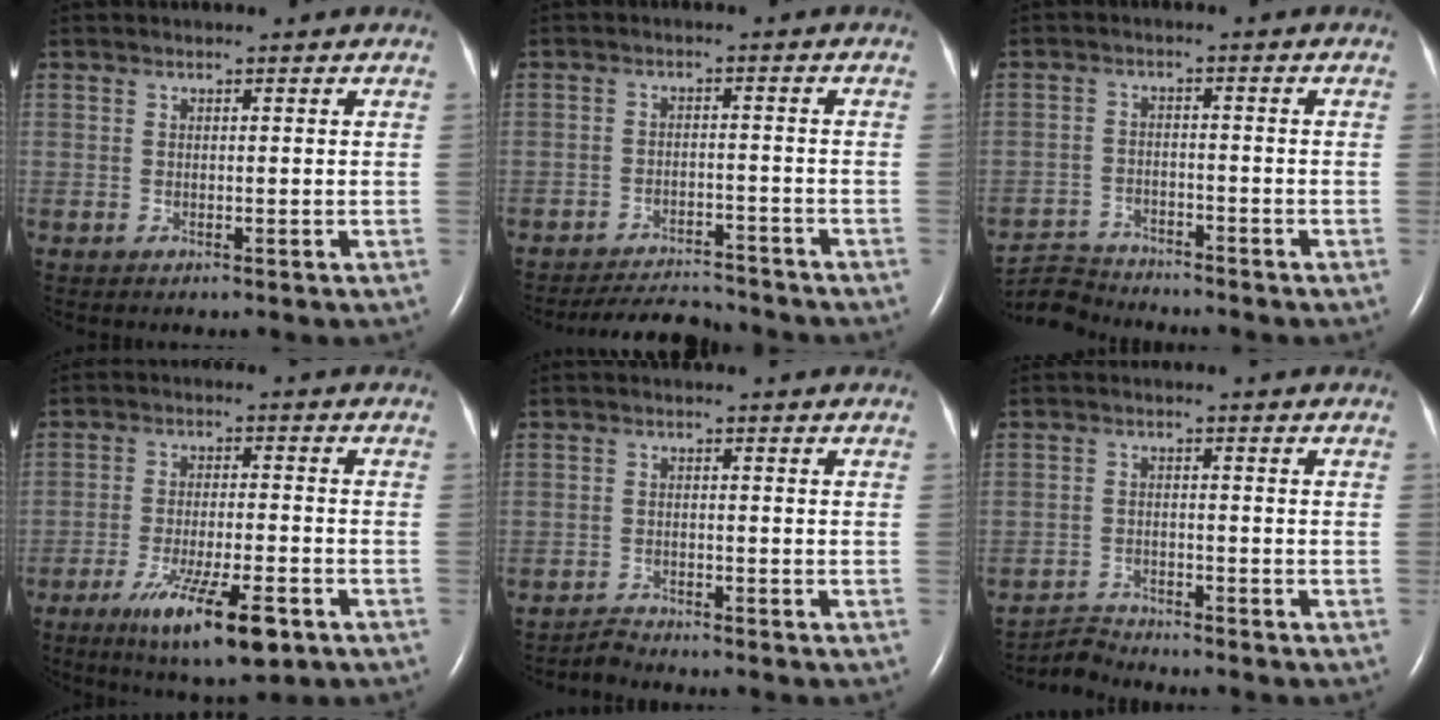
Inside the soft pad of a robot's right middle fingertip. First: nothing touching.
{"total": 7.6, "force": [-7.5, 0.8, 0.9], "torque": [-0.018, -0.010, -0.120]}
{"total": 6.0, "force": [-5.9, 0.2, -0.9], "torque": [0.011, -0.005, -0.112]}
{"total": 11.6, "force": [-6.5, 2.0, 9.5], "torque": [-0.166, -0.025, -0.100]}
{"total": 1.8, "force": [-1.7, -0.2, -0.5], "torque": [0.011, -0.012, -0.032]}
{"total": 3.1, "force": [-2.9, -0.3, -1.0], "torque": [0.019, -0.017, -0.053]}